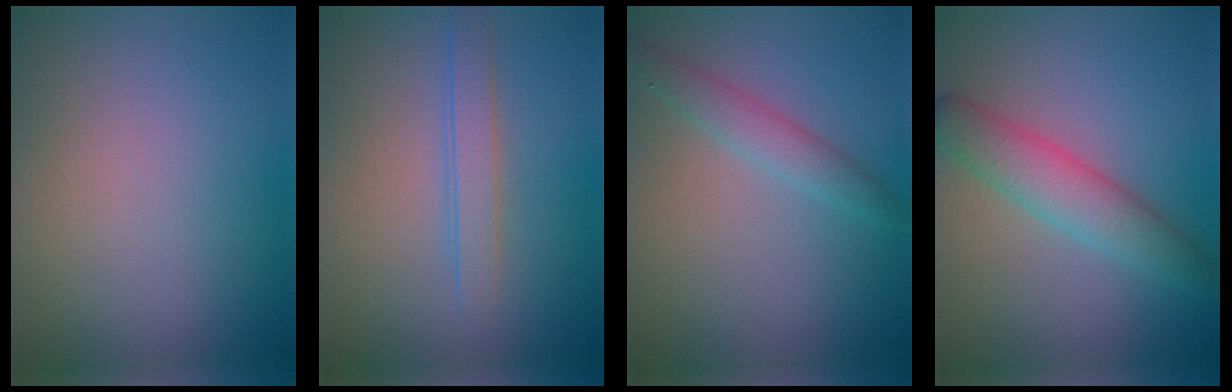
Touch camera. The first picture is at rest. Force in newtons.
{"total": 1.9, "press": 1.9, "slide": 0.2}
{"total": 2.2, "press": 2.2, "slide": 0.1}
{"total": 4.2, "press": 4.2, "slide": 0.3}